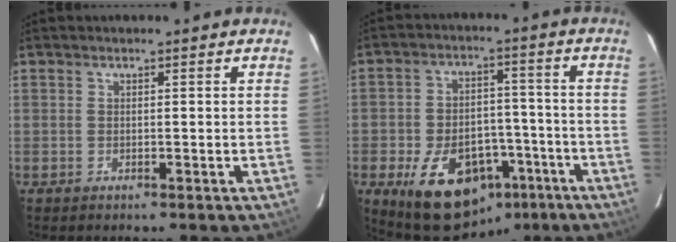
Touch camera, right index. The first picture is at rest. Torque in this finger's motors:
{"motor_torque": [1.31, -0.83, 0.68, 0.11]}